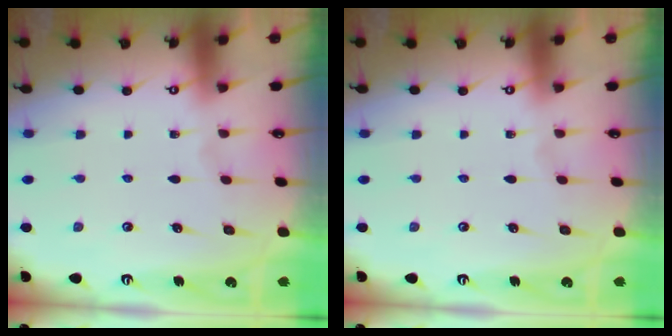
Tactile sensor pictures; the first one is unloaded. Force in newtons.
{"total": 0.0}